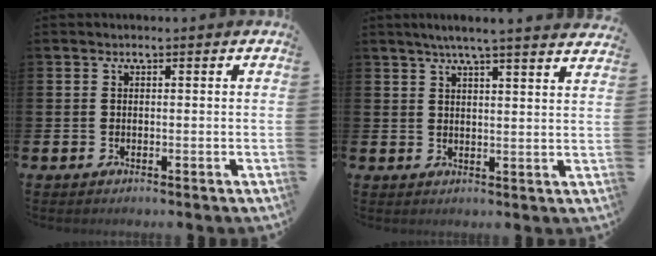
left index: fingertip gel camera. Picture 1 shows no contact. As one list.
[{"total": 4.9, "force": [4.5, -0.8, 1.6], "torque": [-0.042, -0.018, 0.080]}]